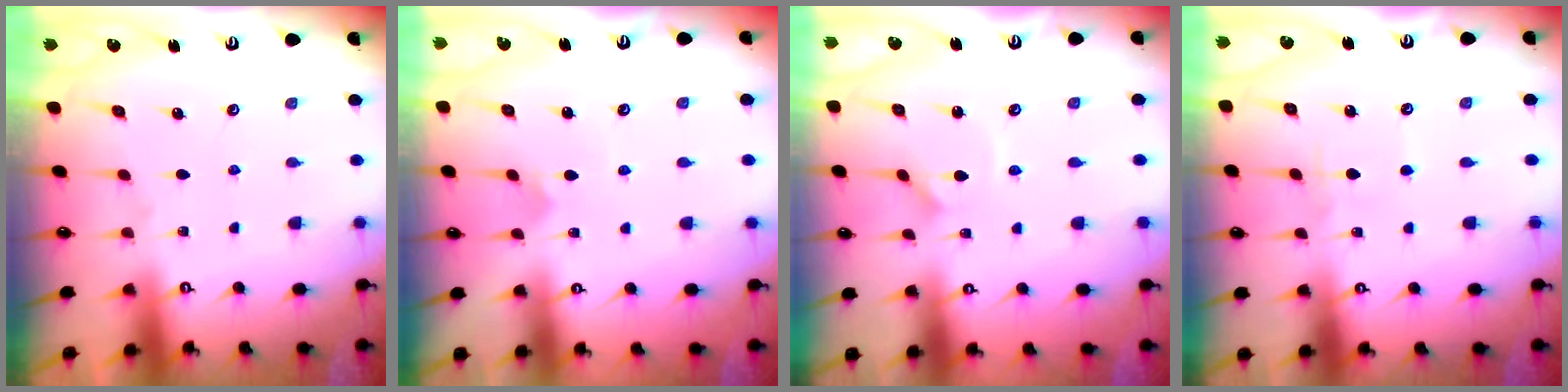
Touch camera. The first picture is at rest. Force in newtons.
{"total": 3.0, "press": 3.0, "slide": 0.2}
{"total": 1.2, "press": 1.2, "slide": 0.1}
{"total": 2.4, "press": 2.4, "slide": 0.3}